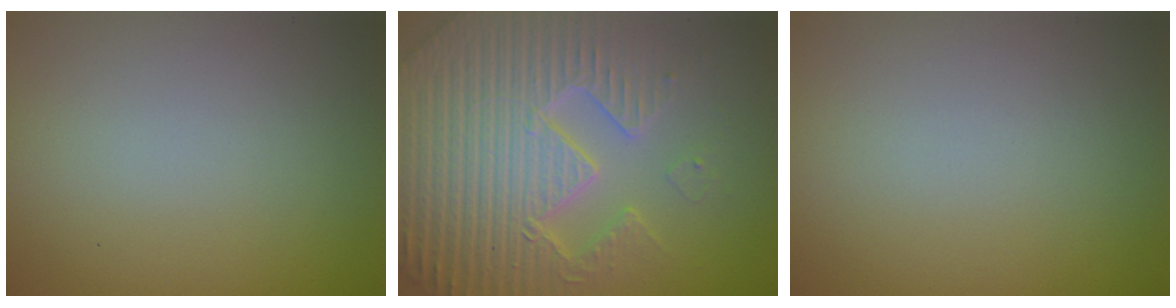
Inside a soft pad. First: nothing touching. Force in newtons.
{"total": 7.5, "press": 7.2, "slide": 1.8}
{"total": 0.0}